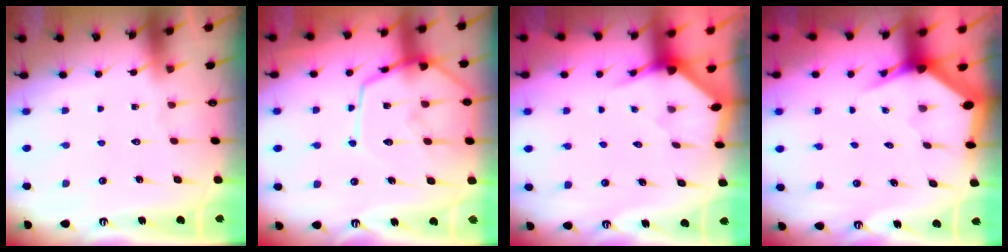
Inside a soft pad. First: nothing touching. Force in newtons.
{"total": 13.7, "press": 13.7, "slide": 1.2}
{"total": 2.8, "press": 2.8, "slide": 0.3}
{"total": 3.5, "press": 3.5, "slide": 0.4}